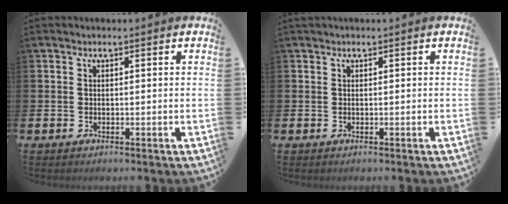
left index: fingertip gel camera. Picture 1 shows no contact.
{"total": 0.0}